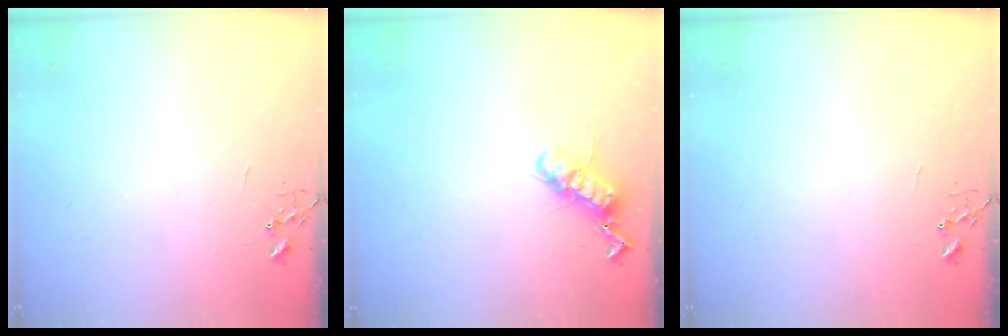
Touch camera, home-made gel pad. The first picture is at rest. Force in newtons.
{"total": 12.5, "press": 12.5, "slide": 0.4}
{"total": 0.0}